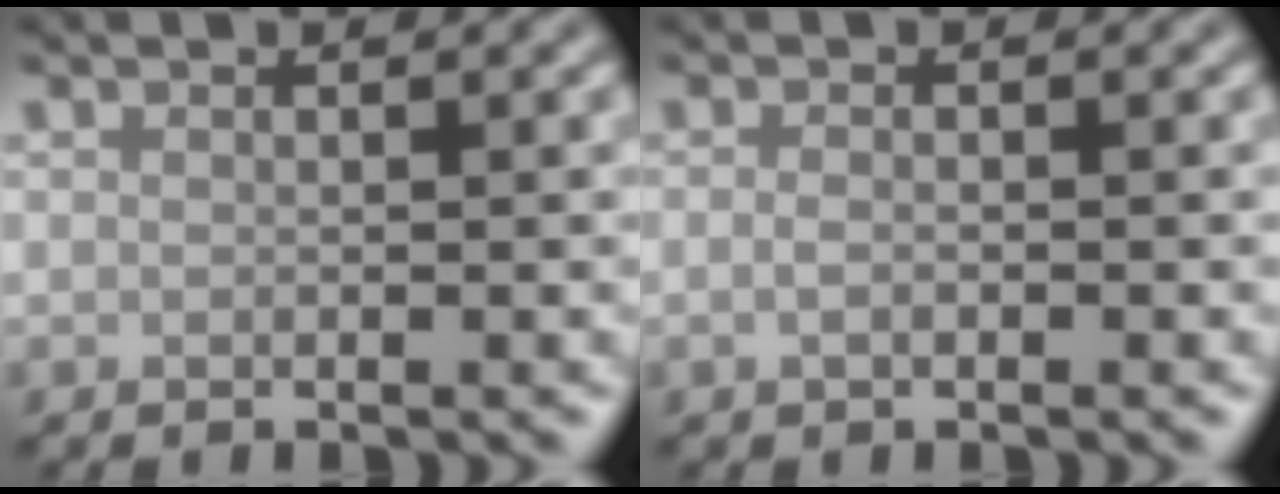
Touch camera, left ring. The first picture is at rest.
{"total": 1.0, "force": [-0.3, 0.5, 0.8], "torque": [-0.020, -0.002, -0.007]}